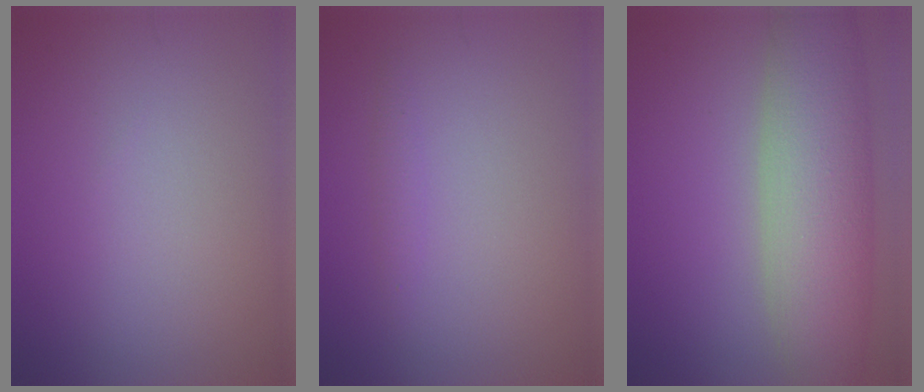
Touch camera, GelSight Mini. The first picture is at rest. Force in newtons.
{"total": 0.9, "press": 0.9, "slide": 0.0}
{"total": 8.9, "press": 8.8, "slide": 0.6}